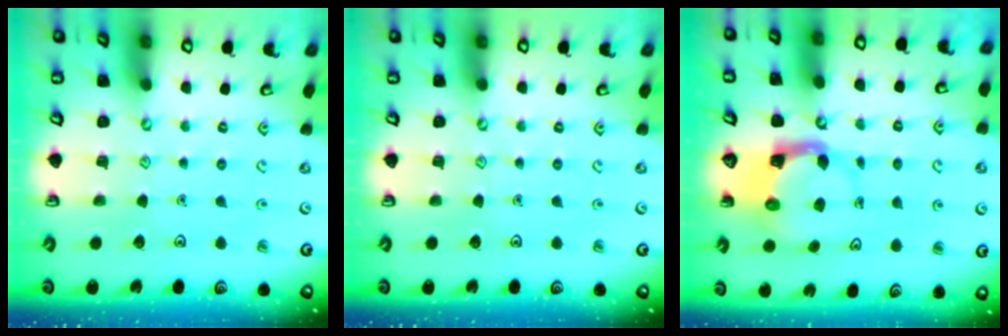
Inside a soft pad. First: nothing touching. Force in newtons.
{"total": 0.0}
{"total": 4.4, "press": 4.3, "slide": 0.9}